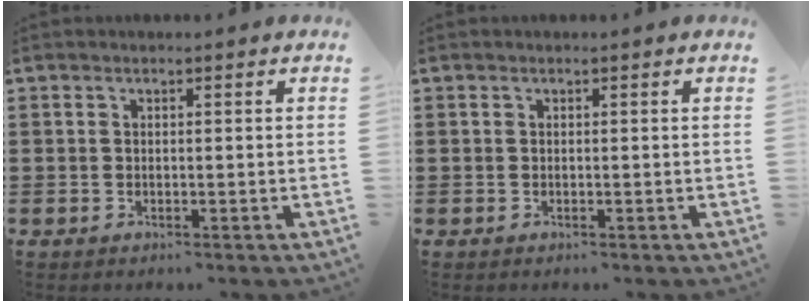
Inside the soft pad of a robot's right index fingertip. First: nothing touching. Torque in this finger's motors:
{"motor_torque": [0.00, 0.00, 0.00, 0.00]}